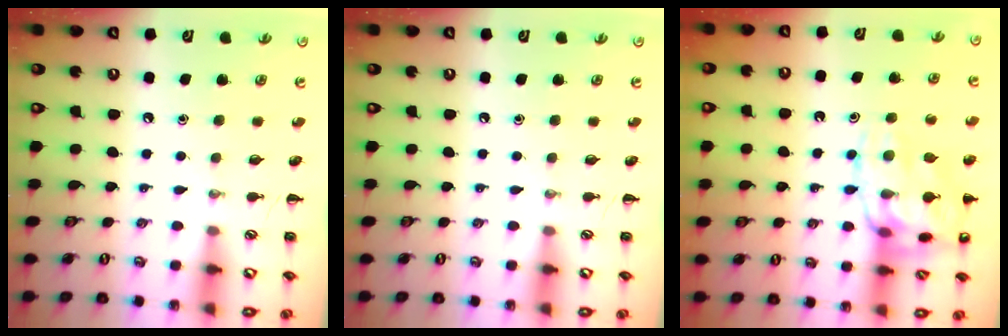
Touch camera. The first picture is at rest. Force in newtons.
{"total": 0.0}
{"total": 17.7, "press": 17.6, "slide": 1.9}